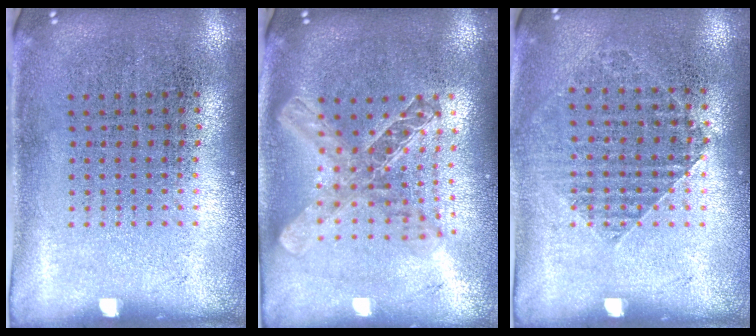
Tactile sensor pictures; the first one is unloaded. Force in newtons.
{"total": 2.1, "press": 1.7, "slide": 1.1}
{"total": 1.0, "press": 1.0, "slide": 0.2}